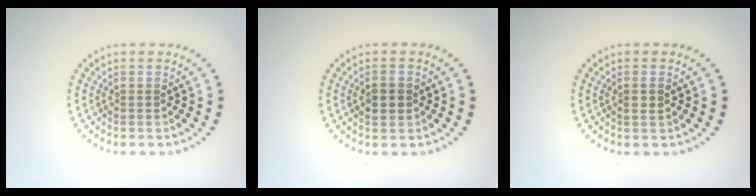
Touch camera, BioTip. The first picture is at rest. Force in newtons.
{"total": 1.7, "press": 1.7, "slide": 0.1}
{"total": 1.0, "press": 1.0, "slide": 0.3}